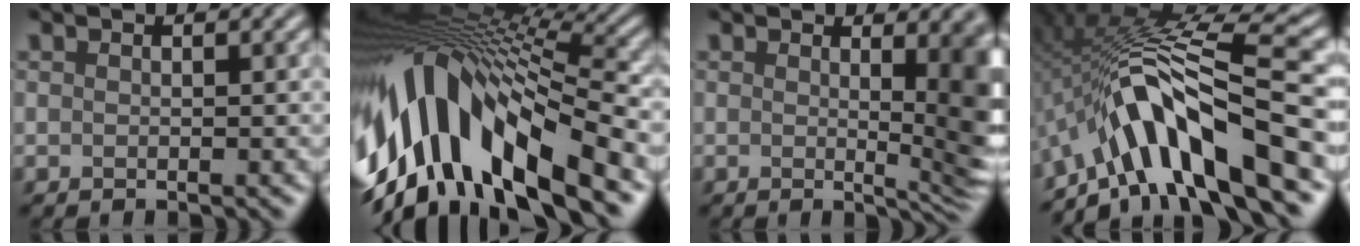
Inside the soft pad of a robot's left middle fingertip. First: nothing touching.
{"total": 14.9, "force": [-2.8, 6.2, 13.2], "torque": [-0.271, -0.001, -0.019]}
{"total": 8.3, "force": [0.6, 2.8, 7.8], "torque": [-0.065, 0.006, 0.014]}
{"total": 11.5, "force": [-5.9, 2.4, 9.5], "torque": [-0.158, 0.018, -0.080]}